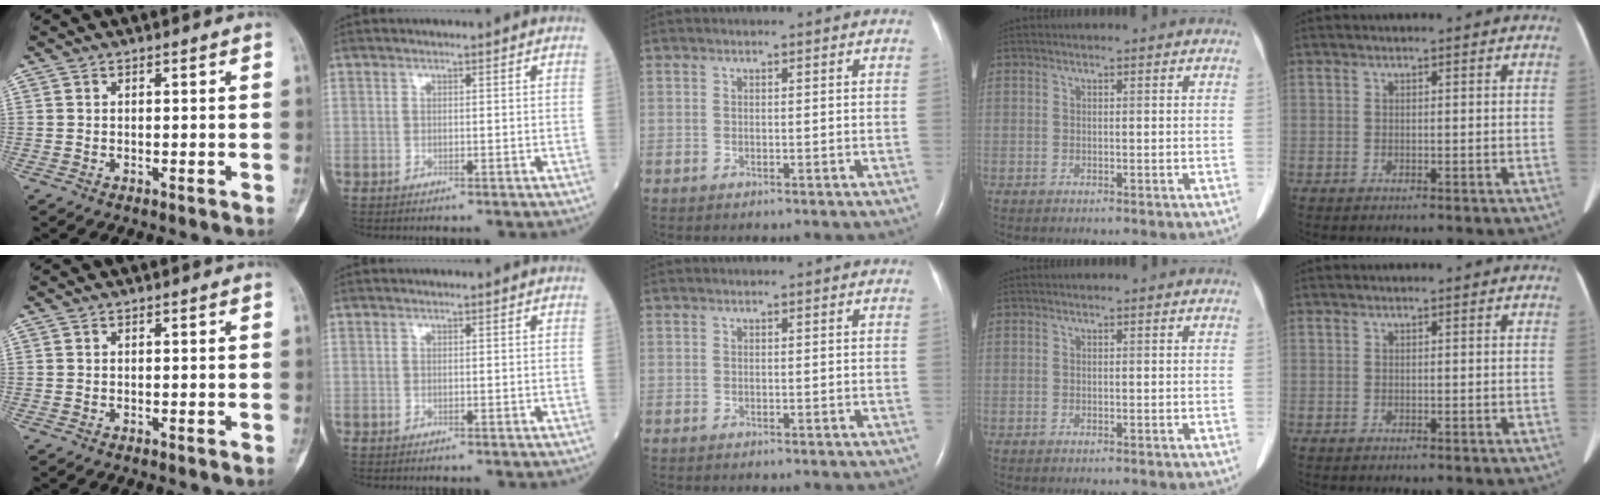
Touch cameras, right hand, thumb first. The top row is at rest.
{}